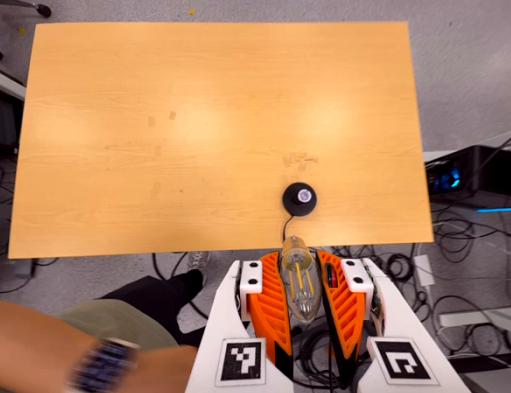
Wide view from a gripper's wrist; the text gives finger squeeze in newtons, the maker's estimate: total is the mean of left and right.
{"total": 22.5, "left": 25.3, "right": 19.7}